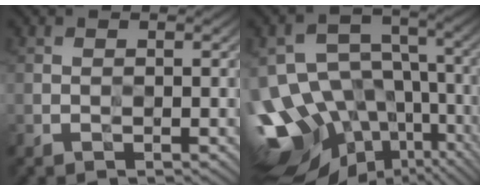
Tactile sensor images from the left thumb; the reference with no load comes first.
{"total": 16.6, "force": [-6.8, 11.9, 9.3], "torque": [-0.196, -0.012, -0.076]}